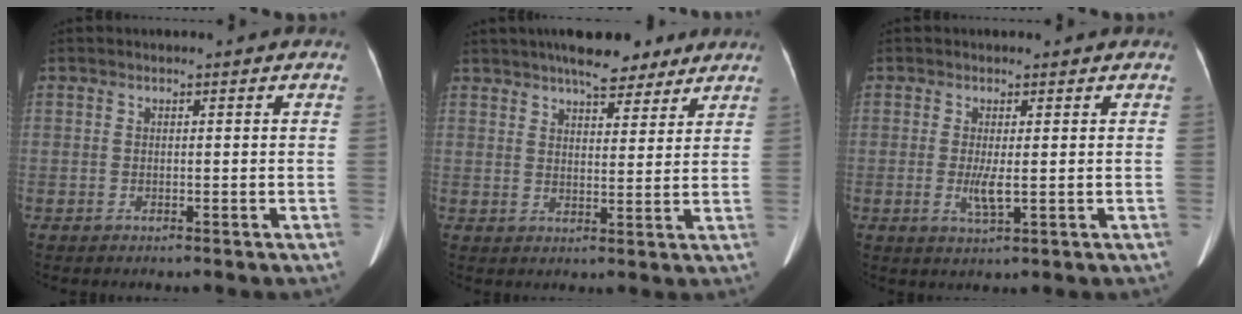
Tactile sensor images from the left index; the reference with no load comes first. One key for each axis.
{"total": 10.1, "fx": 8.0, "fy": 3.0, "fz": 5.3, "tx": -0.070, "ty": 0.020, "tz": 0.117}
{"total": 2.8, "fx": -0.1, "fy": 0.4, "fz": 2.8, "tx": -0.058, "ty": -0.007, "tz": 0.003}